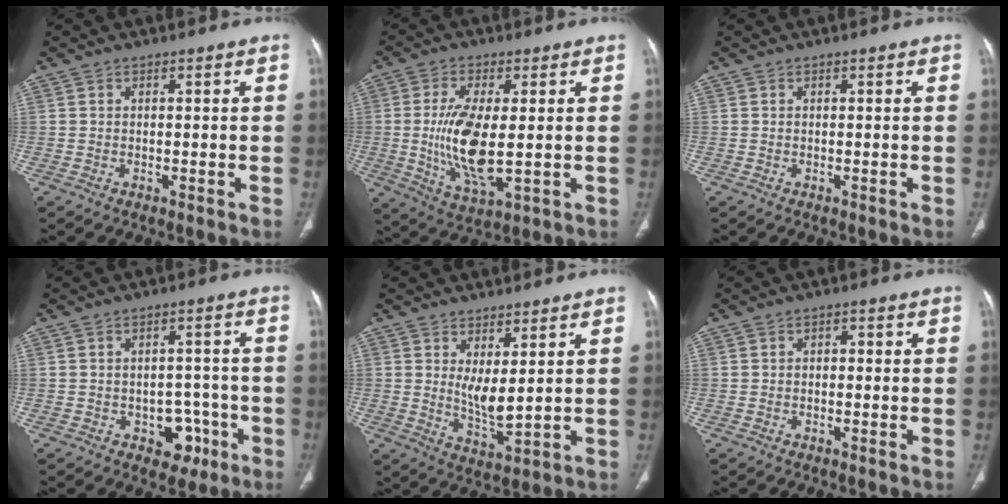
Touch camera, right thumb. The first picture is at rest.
{"total": 12.5, "force": [-0.3, 4.9, 11.5], "torque": [-0.234, -0.021, 0.002]}
{"total": 0.0}
{"total": 6.3, "force": [-2.9, 4.6, 3.3], "torque": [-0.009, 0.028, -0.032]}
{"total": 5.1, "force": [1.3, 1.3, 4.7], "torque": [-0.088, -0.025, 0.035]}
{"total": 1.3, "force": [-0.1, 0.9, 0.9], "torque": [-0.006, 0.006, -0.006]}